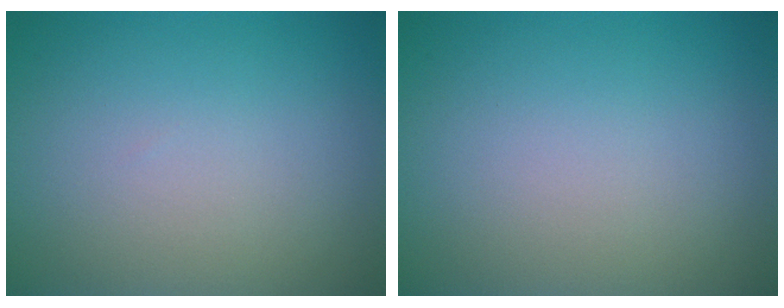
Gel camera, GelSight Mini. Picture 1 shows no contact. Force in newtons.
{"total": 0.0}